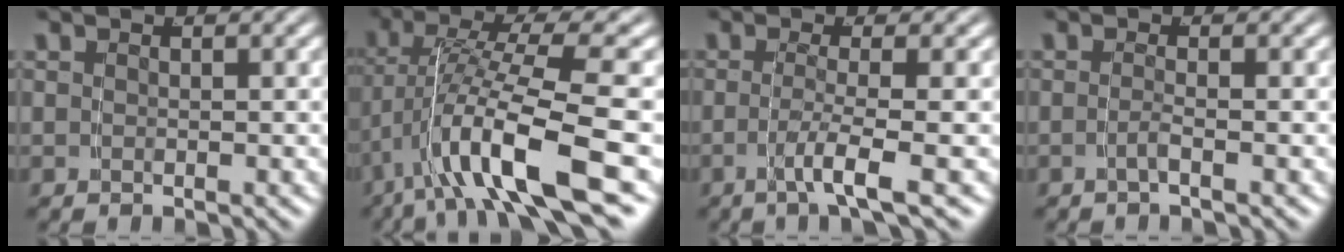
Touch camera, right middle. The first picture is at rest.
{"total": 7.8, "force": [-2.3, 1.7, 7.3], "torque": [-0.139, -0.007, -0.030]}
{"total": 3.4, "force": [-1.5, -0.7, 2.9], "torque": [-0.061, -0.018, -0.018]}
{"total": 1.5, "force": [-1.2, -0.6, 0.7], "torque": [-0.017, -0.004, -0.021]}